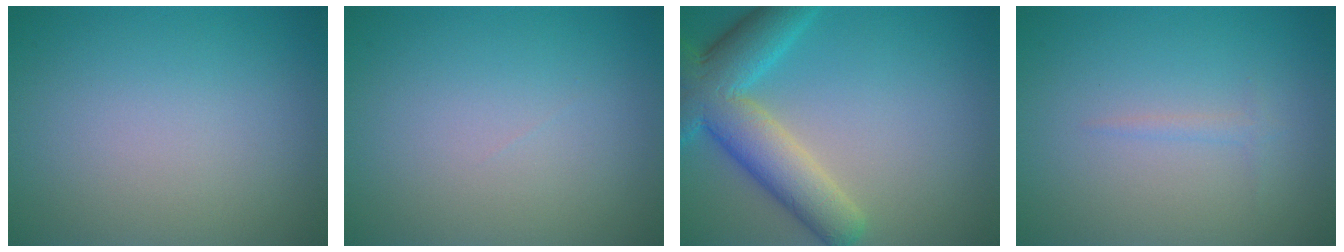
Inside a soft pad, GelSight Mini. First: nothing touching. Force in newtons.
{"total": 0.0}
{"total": 7.7, "press": 7.7, "slide": 0.4}
{"total": 0.7, "press": 0.7, "slide": 0.0}